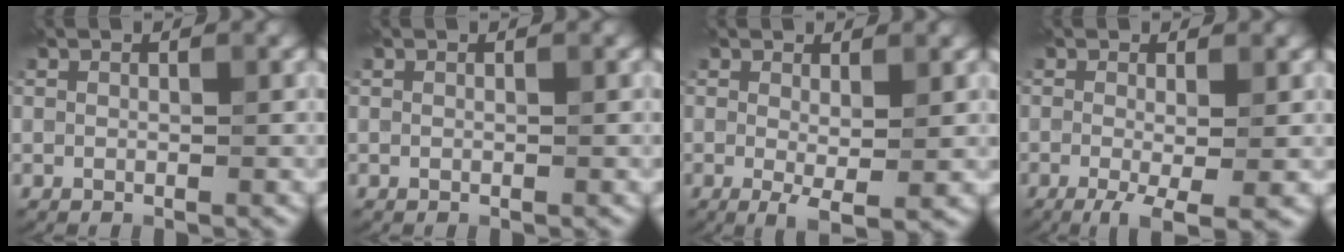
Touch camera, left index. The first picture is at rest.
{"total": 0.0}
{"total": 2.7, "force": [0.1, 0.6, 2.7], "torque": [-0.045, -0.011, 0.003]}
{"total": 4.7, "force": [-1.5, 1.1, 4.3], "torque": [-0.069, -0.012, -0.024]}